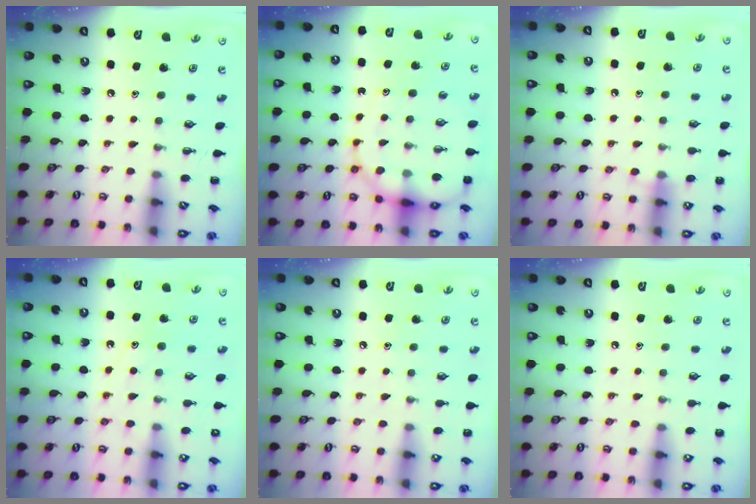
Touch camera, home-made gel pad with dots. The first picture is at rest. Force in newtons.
{"total": 13.3, "press": 12.9, "slide": 3.3}
{"total": 7.8, "press": 7.4, "slide": 2.3}
{"total": 10.5, "press": 10.5, "slide": 0.6}
{"total": 5.2, "press": 5.0, "slide": 1.4}
{"total": 6.6, "press": 6.3, "slide": 2.2}